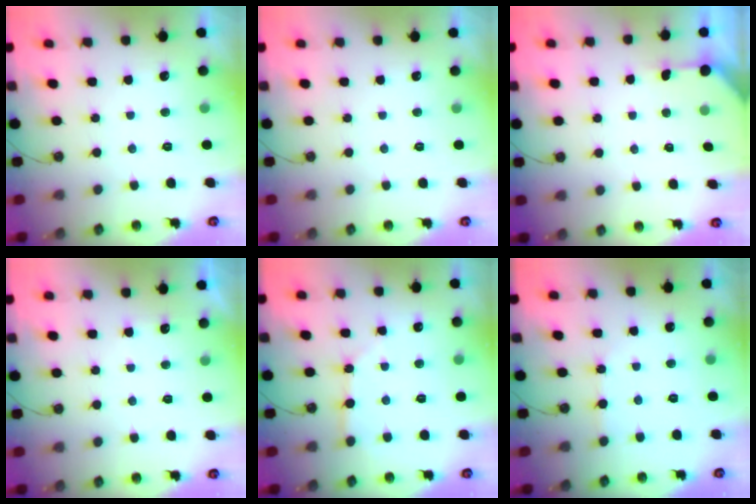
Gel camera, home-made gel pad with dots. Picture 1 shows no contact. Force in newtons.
{"total": 0.0}
{"total": 2.7, "press": 2.7, "slide": 0.3}
{"total": 2.8, "press": 2.8, "slide": 0.5}
{"total": 2.6, "press": 2.6, "slide": 0.3}
{"total": 2.8, "press": 2.8, "slide": 0.4}